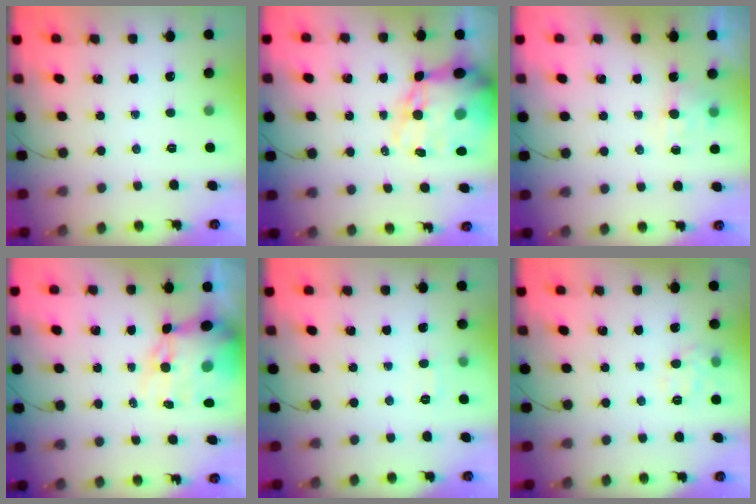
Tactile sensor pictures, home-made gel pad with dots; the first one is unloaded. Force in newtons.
{"total": 20.1, "press": 19.5, "slide": 4.9}
{"total": 4.4, "press": 4.1, "slide": 1.5}
{"total": 13.0, "press": 12.6, "slide": 3.4}
{"total": 4.5, "press": 4.4, "slide": 1.1}
{"total": 5.4, "press": 5.3, "slide": 1.3}